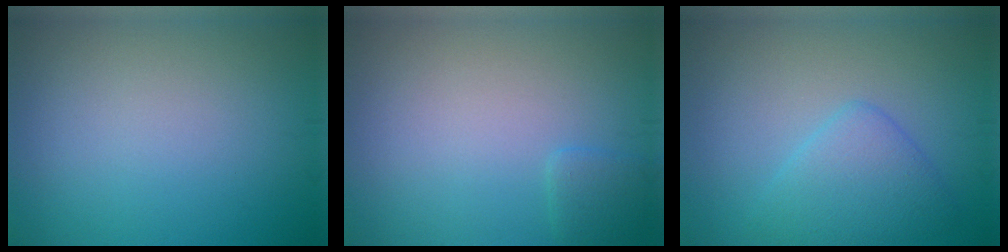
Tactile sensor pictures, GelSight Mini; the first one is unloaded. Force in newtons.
{"total": 1.2, "press": 1.2, "slide": 0.2}
{"total": 3.6, "press": 3.6, "slide": 0.3}